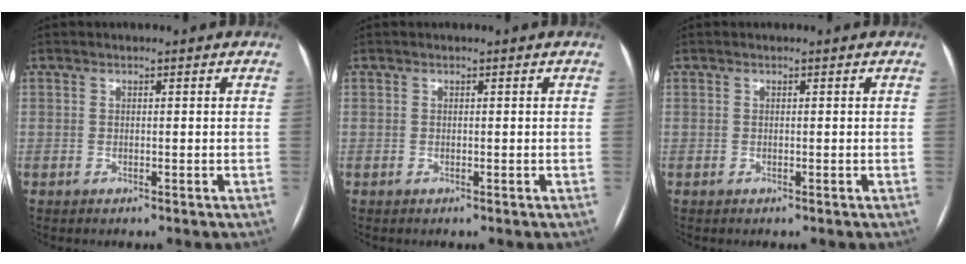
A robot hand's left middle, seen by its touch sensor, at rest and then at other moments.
{"total": 0.0}
{"total": 0.0}